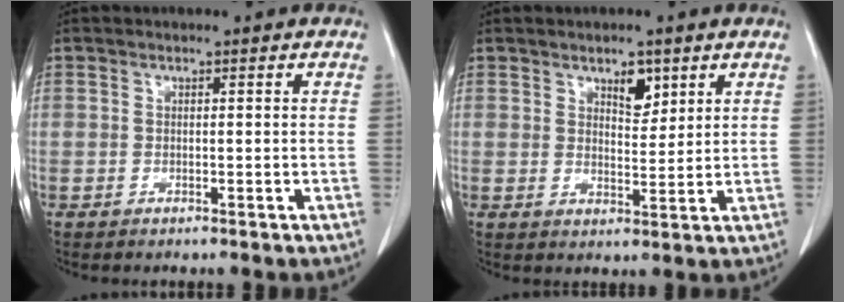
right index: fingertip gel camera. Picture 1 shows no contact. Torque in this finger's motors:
{"motor_torque": [0.18, 0.17, 0.07, 0.03]}